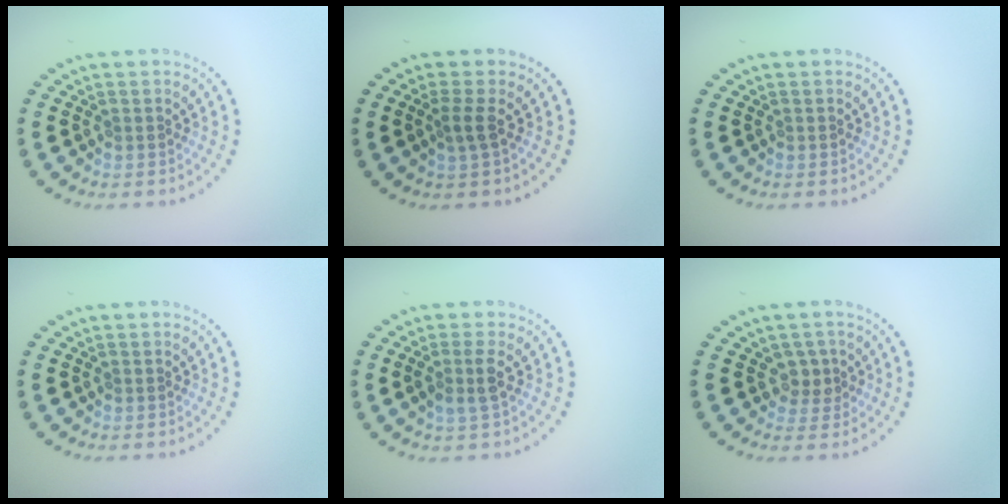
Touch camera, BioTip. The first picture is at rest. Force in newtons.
{"total": 1.7, "press": 1.1, "slide": 1.3}
{"total": 0.0}
{"total": 0.0}
{"total": 1.8, "press": 1.5, "slide": 1.0}
{"total": 1.9, "press": 1.6, "slide": 1.1}